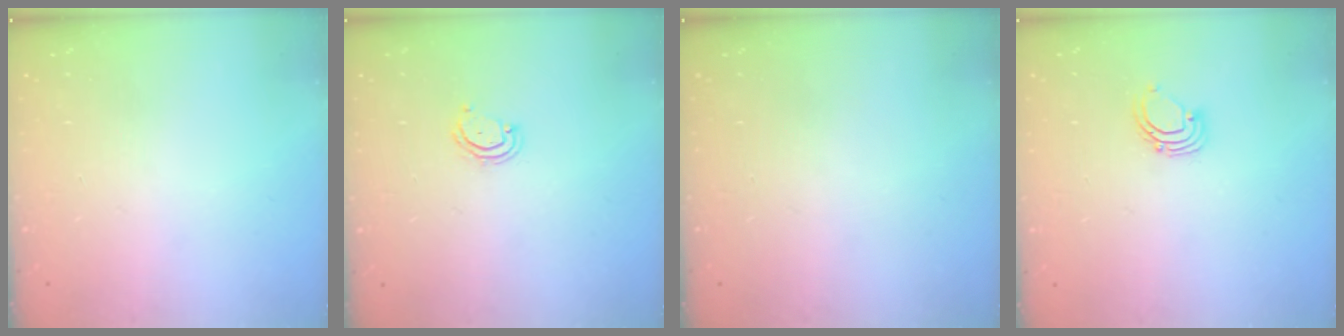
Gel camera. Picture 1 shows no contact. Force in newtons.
{"total": 3.9, "press": 3.9, "slide": 0.4}
{"total": 0.0}
{"total": 2.6, "press": 2.6, "slide": 0.2}